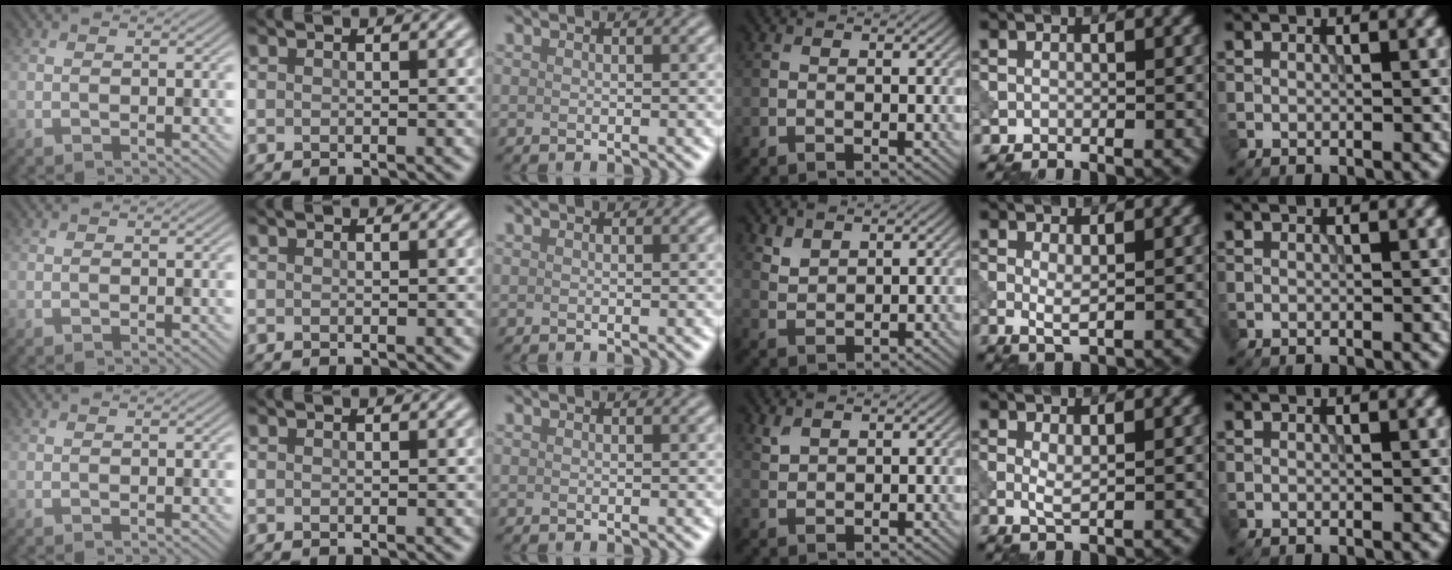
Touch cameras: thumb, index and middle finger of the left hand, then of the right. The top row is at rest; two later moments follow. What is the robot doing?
{"motion": "dispense", "object": "pipette"}